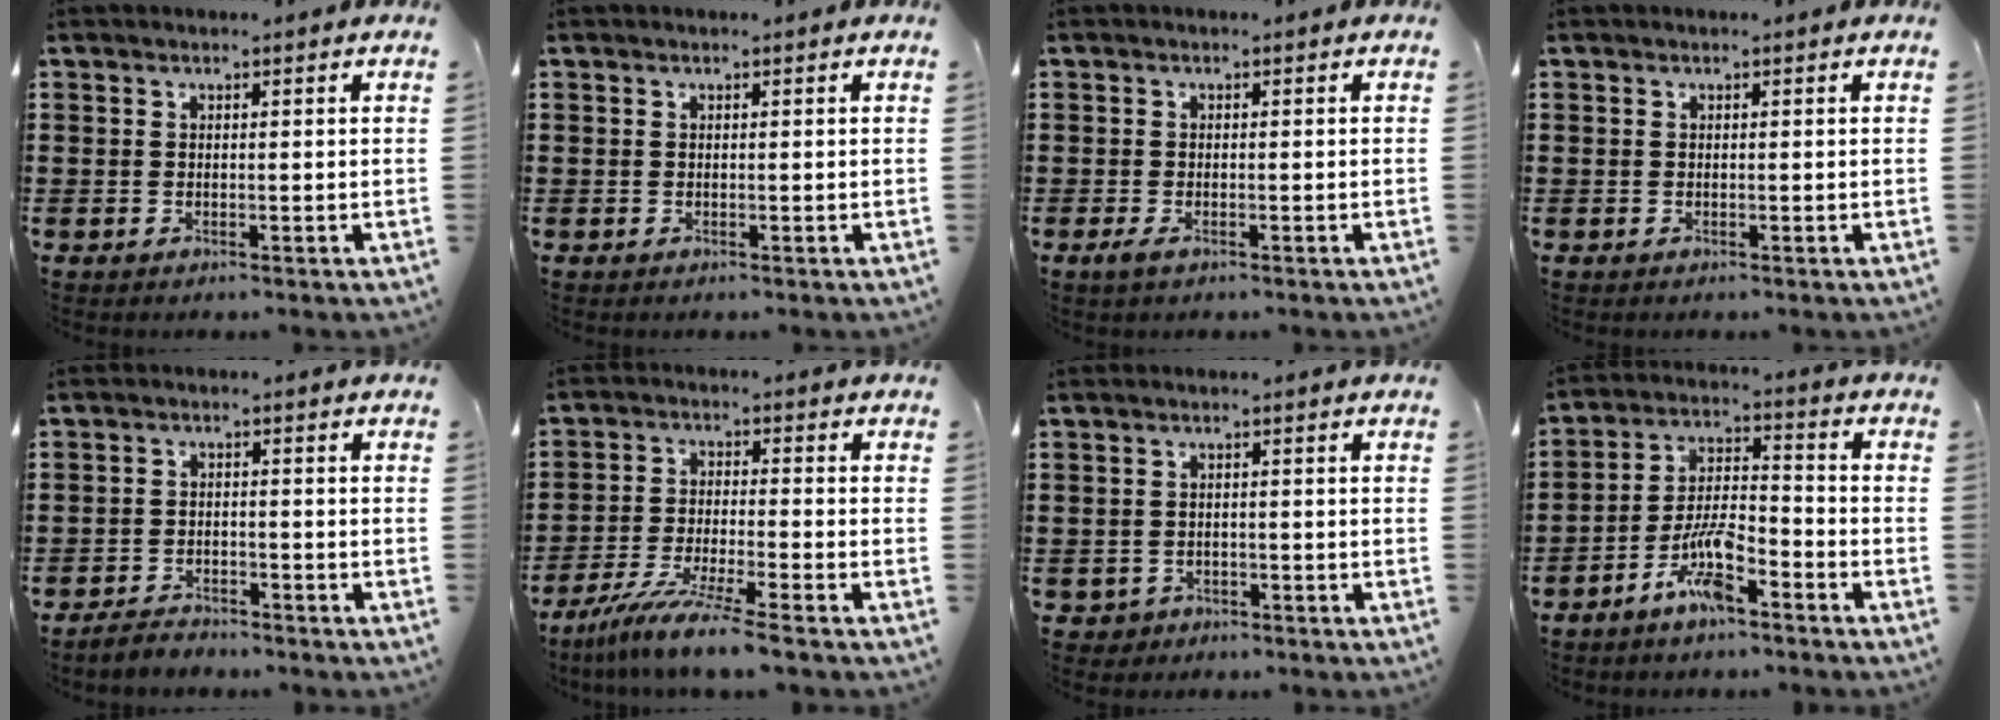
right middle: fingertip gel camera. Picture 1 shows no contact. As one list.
[{"total": 0.0}, {"total": 1.4, "force": [-0.7, 0.6, 1.0], "torque": [-0.028, -0.003, -0.016]}, {"total": 0.0}, {"total": 2.8, "force": [-2.7, 0.6, 0.0], "torque": [-0.008, 0.003, -0.058]}, {"total": 7.6, "force": [-6.6, -0.7, 3.6], "torque": [-0.079, -0.019, -0.129]}, {"total": 1.5, "force": [-1.2, 0.9, -0.1], "torque": [-0.004, 0.002, -0.030]}, {"total": 7.8, "force": [-5.2, 2.1, 5.5], "torque": [-0.125, 0.000, -0.099]}]